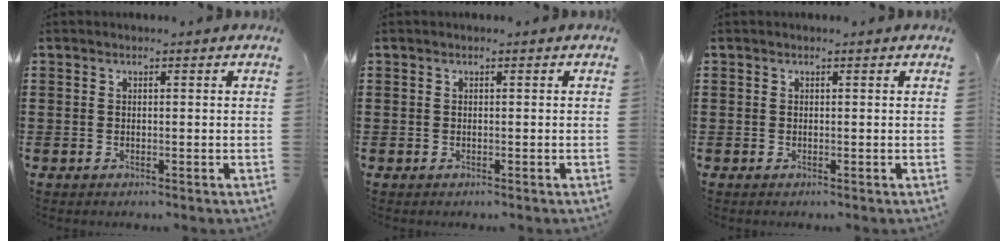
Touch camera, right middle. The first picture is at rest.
{"total": 0.0}
{"total": 0.0}